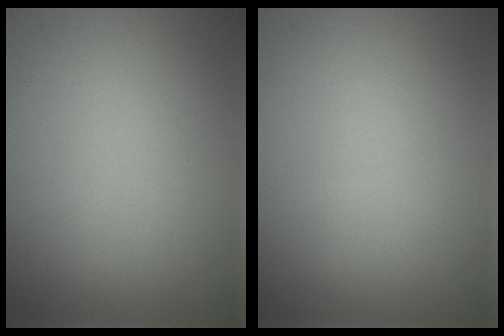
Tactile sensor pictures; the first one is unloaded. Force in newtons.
{"total": 0.0}